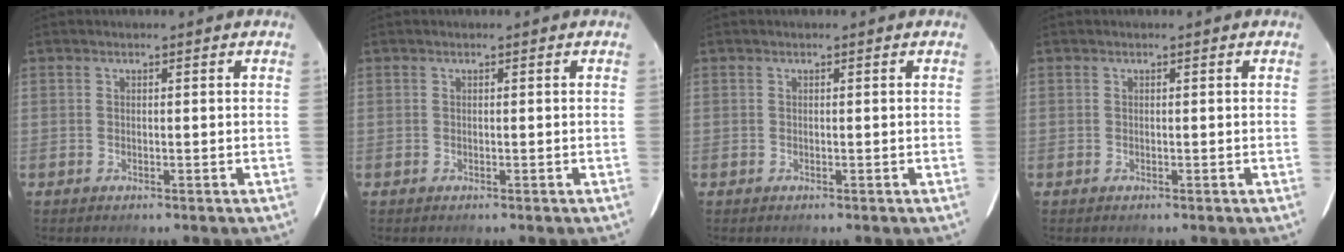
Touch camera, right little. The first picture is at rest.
{"total": 0.0}
{"total": 0.0}
{"total": 0.0}